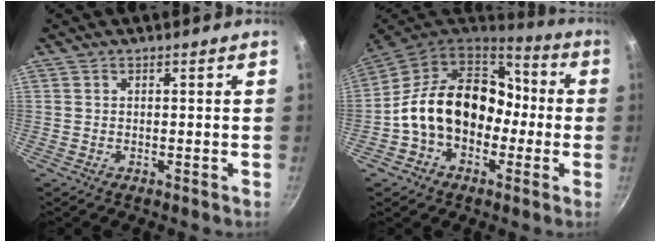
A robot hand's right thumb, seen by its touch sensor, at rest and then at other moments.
{"total": 19.5, "force": [-1.7, 14.8, 12.5], "torque": [-0.171, 0.060, -0.035]}